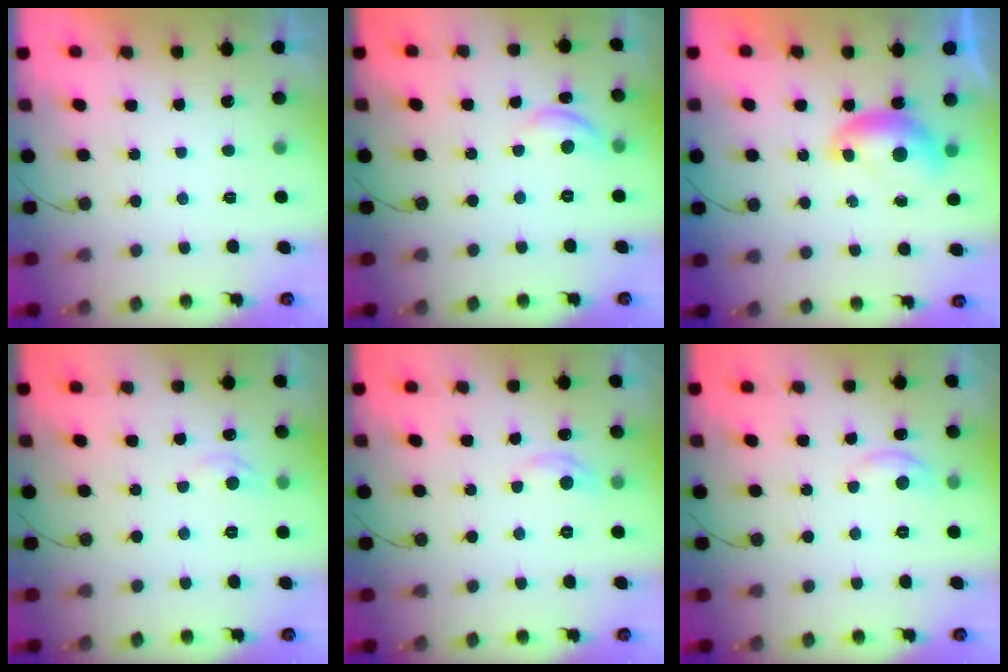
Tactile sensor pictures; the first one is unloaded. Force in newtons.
{"total": 7.6, "press": 7.6, "slide": 0.7}
{"total": 7.6, "press": 7.5, "slide": 1.2}
{"total": 3.4, "press": 3.4, "slide": 0.4}
{"total": 6.1, "press": 6.0, "slide": 0.9}
{"total": 5.3, "press": 5.3, "slide": 0.5}